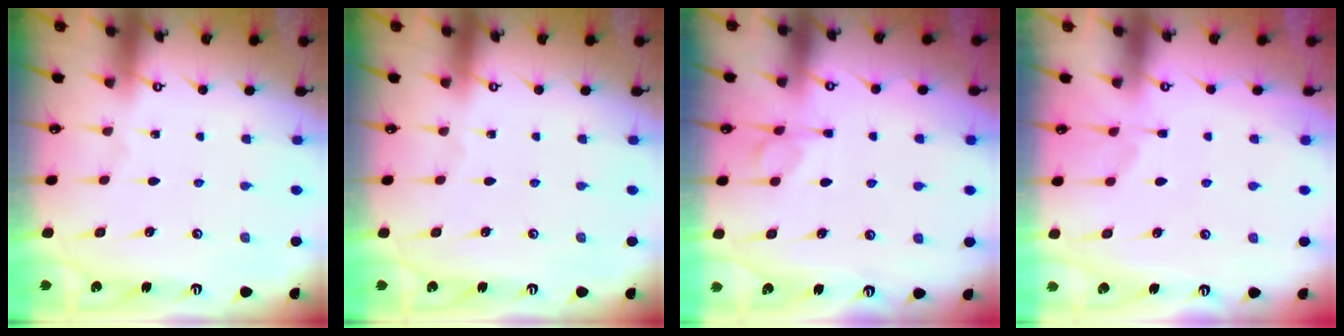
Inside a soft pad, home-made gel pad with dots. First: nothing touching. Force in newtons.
{"total": 0.0}
{"total": 1.7, "press": 1.5, "slide": 0.9}
{"total": 4.1, "press": 3.9, "slide": 1.3}